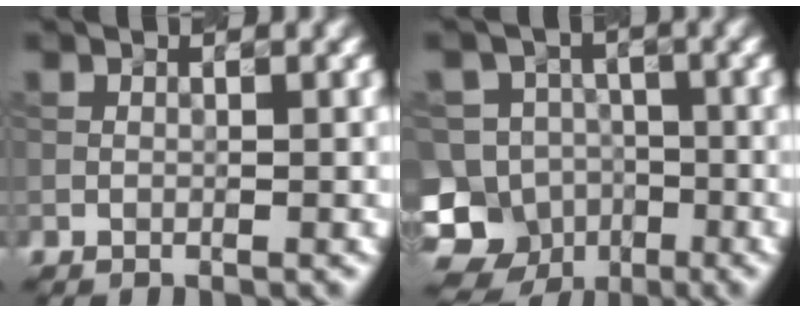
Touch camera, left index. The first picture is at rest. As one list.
[{"total": 11.4, "force": [-6.7, 8.9, 2.3], "torque": [-0.035, -0.016, -0.124]}]